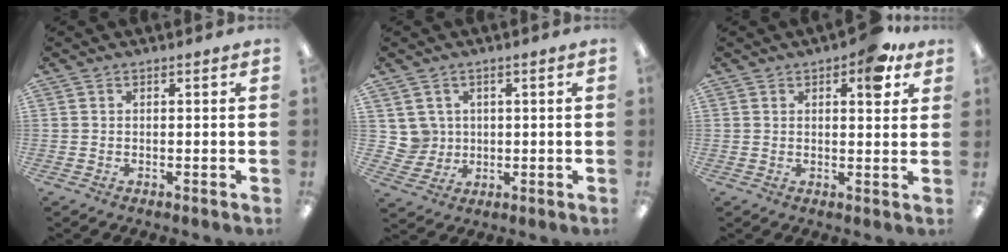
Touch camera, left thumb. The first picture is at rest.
{"total": 5.1, "force": [2.0, 4.7, 0.0], "torque": [-0.007, -0.002, 0.039]}
{"total": 7.3, "force": [4.0, 3.1, 5.2], "torque": [-0.055, -0.013, 0.058]}